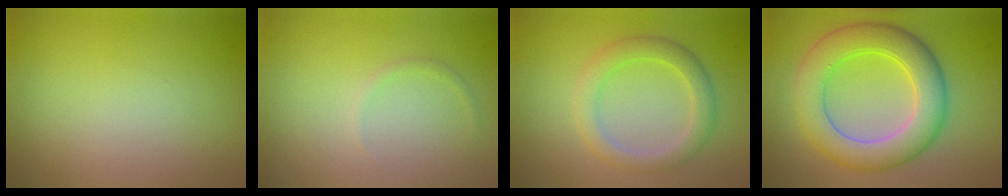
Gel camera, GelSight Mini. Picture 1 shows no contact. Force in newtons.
{"total": 0.7, "press": 0.7, "slide": 0.1}
{"total": 3.2, "press": 3.2, "slide": 0.1}
{"total": 7.4, "press": 7.4, "slide": 0.2}